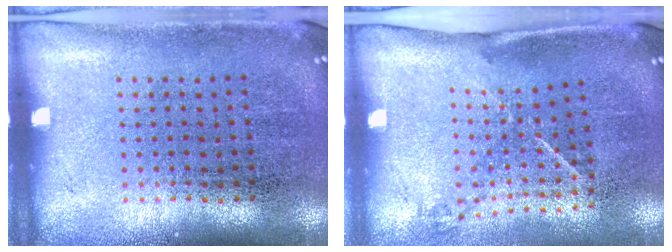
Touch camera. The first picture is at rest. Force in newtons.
{"total": 1.5, "press": 0.9, "slide": 1.1}